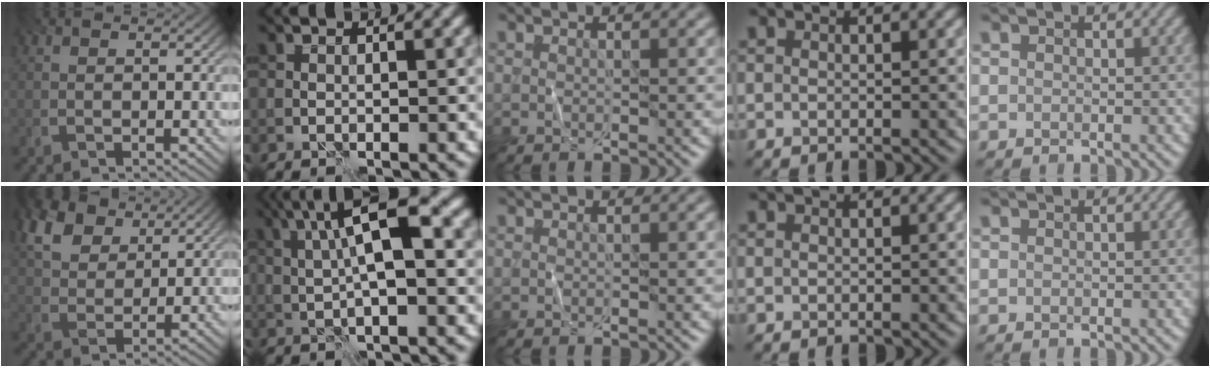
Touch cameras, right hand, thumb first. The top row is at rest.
{"thumb": {"total": 9.1, "force": [5.2, 5.4, 5.2], "torque": [-0.140, 0.011, 0.088]}, "index": {"total": 8.2, "force": [1.8, 2.2, 7.7], "torque": [-0.129, 0.018, 0.024]}}